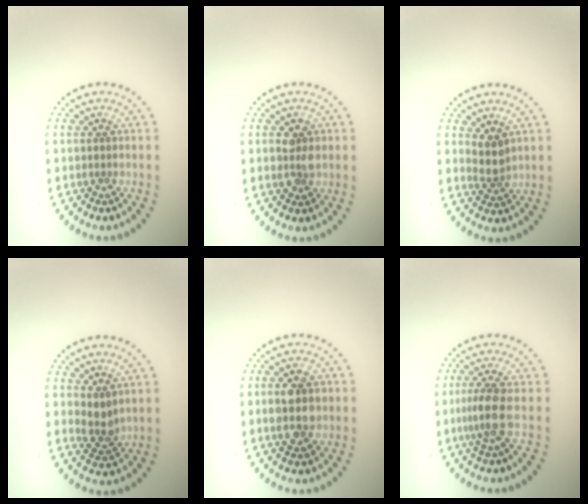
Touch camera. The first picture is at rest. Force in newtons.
{"total": 2.6, "press": 2.5, "slide": 0.5}
{"total": 2.1, "press": 1.7, "slide": 1.3}
{"total": 2.0, "press": 1.7, "slide": 1.1}
{"total": 4.1, "press": 4.1, "slide": 0.2}
{"total": 2.8, "press": 2.2, "slide": 1.6}